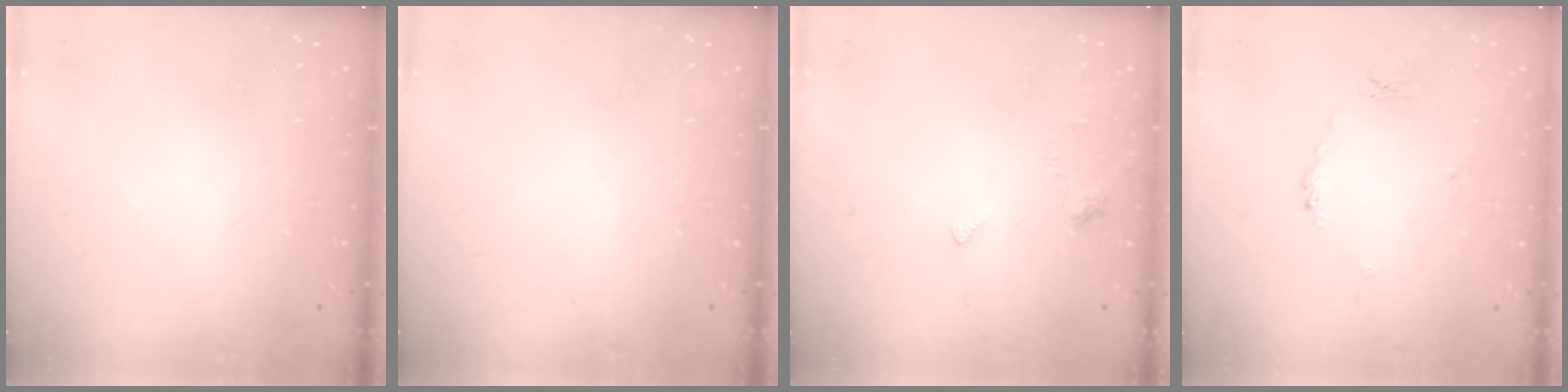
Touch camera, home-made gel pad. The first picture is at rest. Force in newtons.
{"total": 0.0}
{"total": 2.4, "press": 2.4, "slide": 0.5}
{"total": 3.6, "press": 3.5, "slide": 0.5}